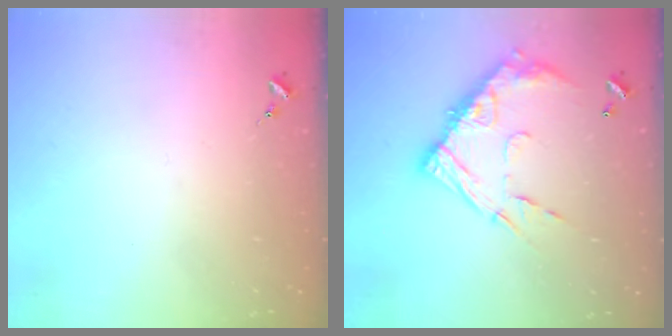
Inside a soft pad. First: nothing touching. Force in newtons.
{"total": 16.0, "press": 15.9, "slide": 1.4}